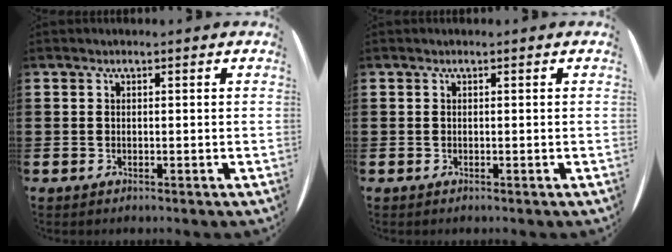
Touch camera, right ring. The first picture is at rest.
{"total": 0.0}